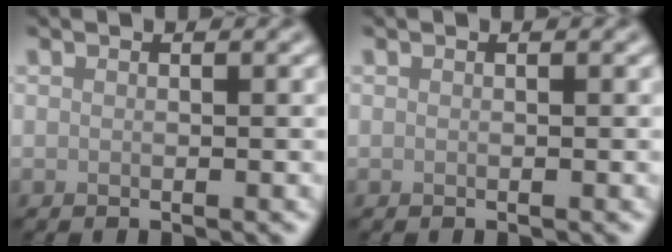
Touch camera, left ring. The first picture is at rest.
{"total": 0.0}